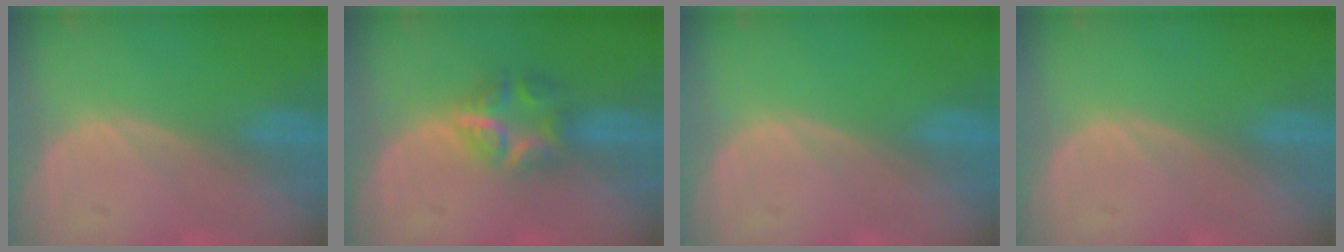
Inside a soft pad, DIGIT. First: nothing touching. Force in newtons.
{"total": 6.0, "press": 5.5, "slide": 2.5}
{"total": 0.0}
{"total": 0.0}